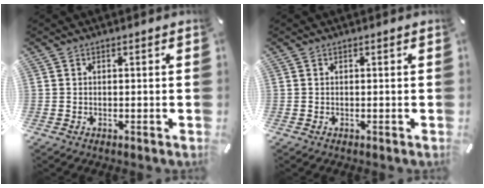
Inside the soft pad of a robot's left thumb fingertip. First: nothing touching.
{"total": 0.0}